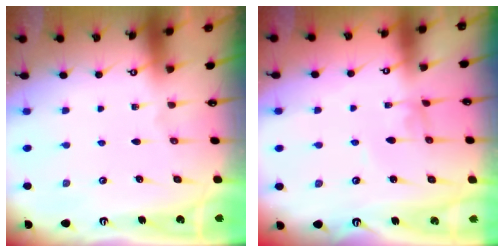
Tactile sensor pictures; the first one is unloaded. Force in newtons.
{"total": 2.8, "press": 2.8, "slide": 0.1}